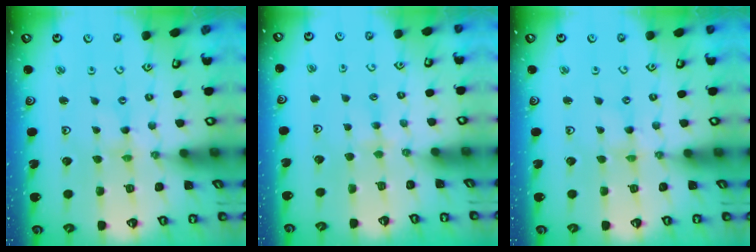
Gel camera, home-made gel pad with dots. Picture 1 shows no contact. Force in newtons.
{"total": 3.2, "press": 3.2, "slide": 0.6}
{"total": 0.0}